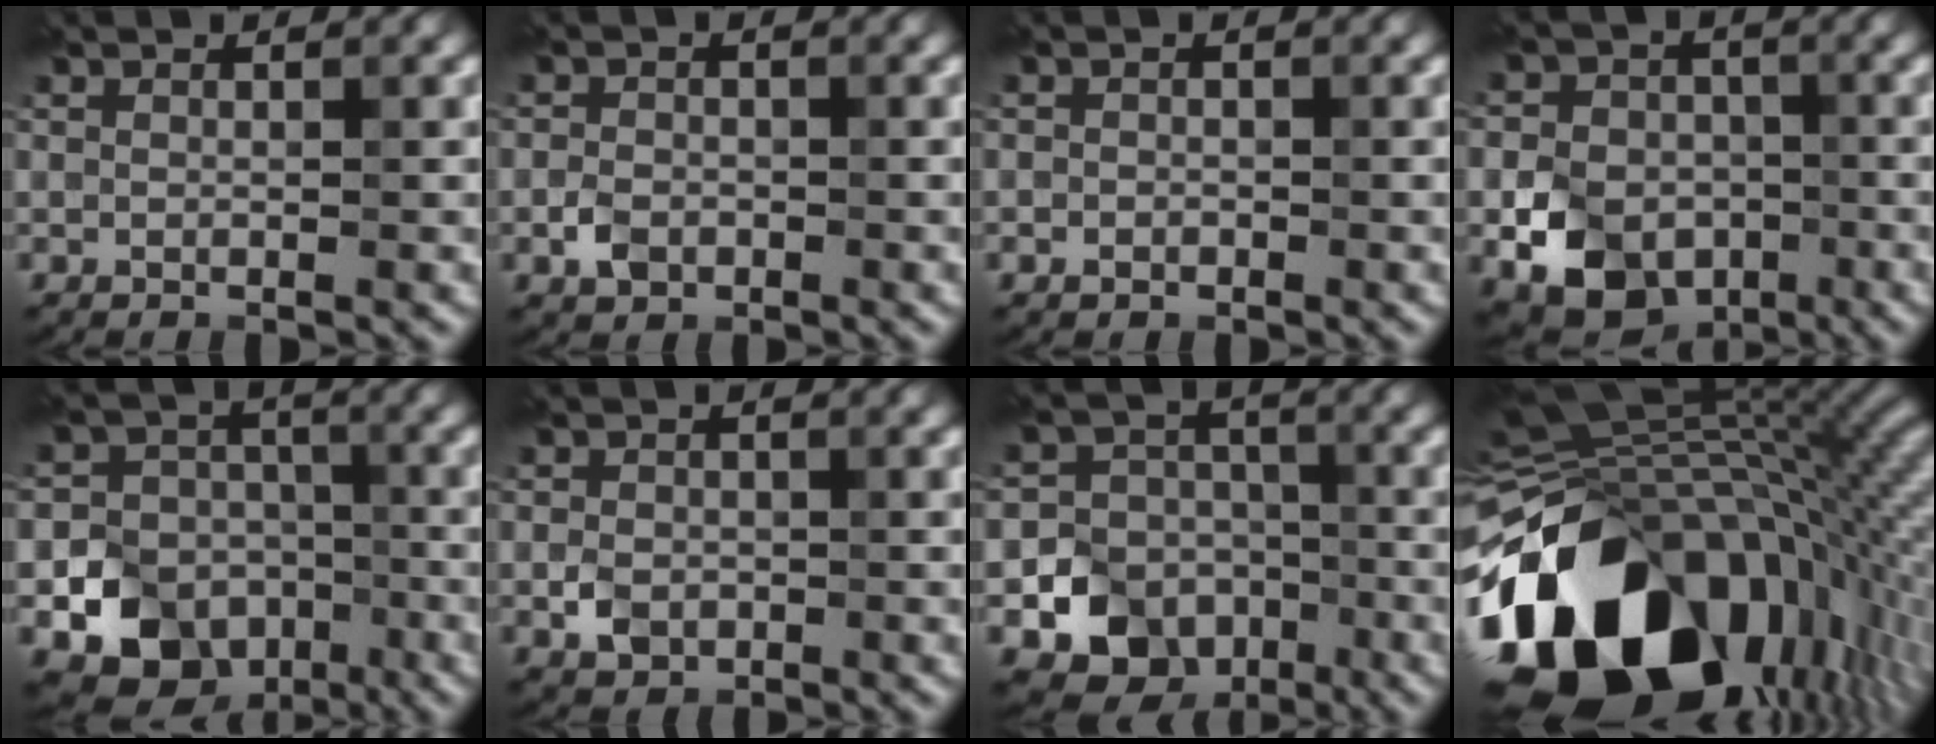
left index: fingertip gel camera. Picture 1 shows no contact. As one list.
[{"total": 1.9, "force": [-0.8, 1.4, 1.0], "torque": [-0.017, 0.000, -0.021]}, {"total": 0.7, "force": [-0.4, 0.5, 0.2], "torque": [-0.002, -0.002, -0.009]}, {"total": 7.3, "force": [-2.7, 5.7, 3.7], "torque": [-0.061, -0.010, -0.058]}, {"total": 12.7, "force": [-6.0, 10.7, 3.4], "torque": [-0.044, -0.041, -0.113]}, {"total": 2.2, "force": [-0.7, 1.7, 1.3], "torque": [-0.021, -0.003, -0.017]}, {"total": 11.1, "force": [-5.2, 9.4, 2.8], "torque": [-0.030, -0.034, -0.098]}, {"total": 18.6, "force": [-8.2, 11.5, 12.2], "torque": [-0.241, -0.019, -0.134]}]